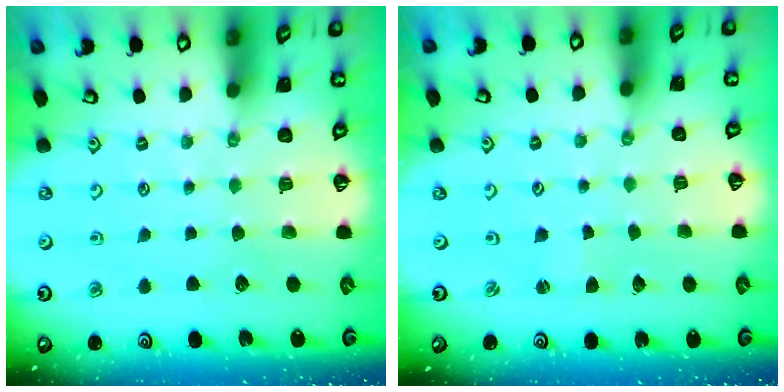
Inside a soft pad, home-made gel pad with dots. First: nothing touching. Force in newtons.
{"total": 0.9, "press": 0.8, "slide": 0.1}